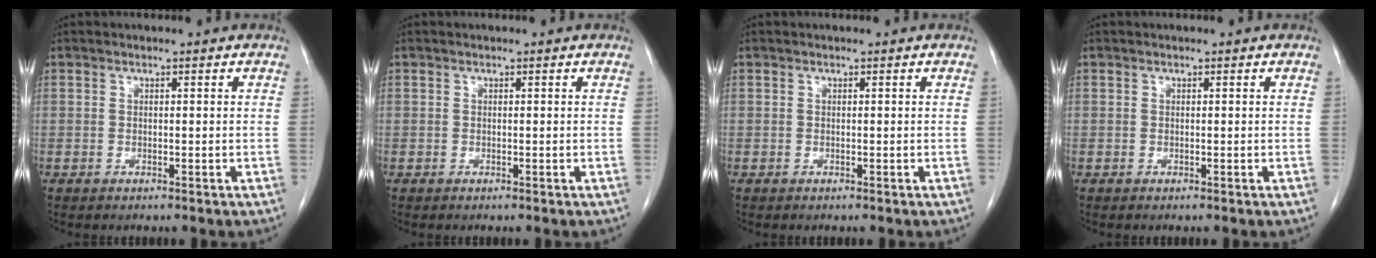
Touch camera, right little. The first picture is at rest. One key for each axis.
{"total": 0.0}
{"total": 0.0}
{"total": 0.0}